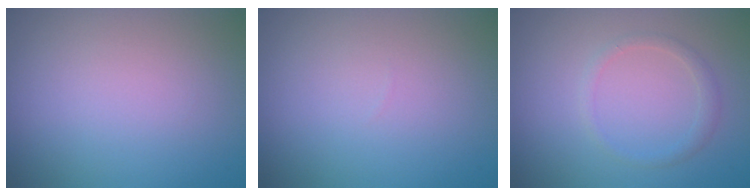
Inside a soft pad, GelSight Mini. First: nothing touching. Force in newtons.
{"total": 0.0}
{"total": 1.3, "press": 1.3, "slide": 0.0}